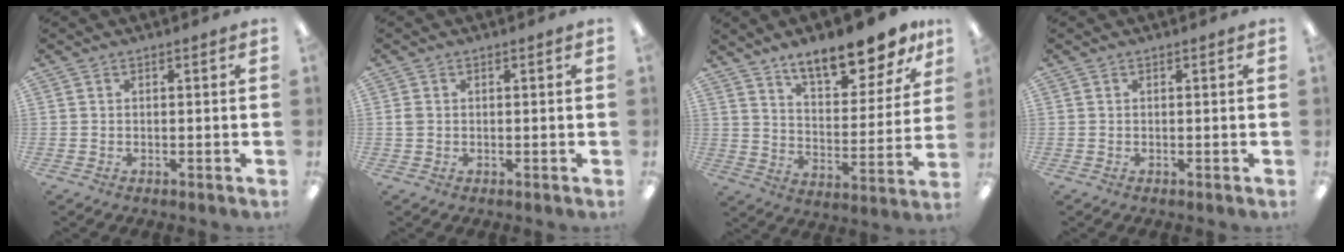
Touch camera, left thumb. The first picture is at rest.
{"total": 1.3, "force": [0.1, 1.0, 0.8], "torque": [-0.016, 0.004, 0.000]}
{"total": 14.6, "force": [12.1, 4.5, 6.9], "torque": [-0.100, -0.081, 0.208]}
{"total": 0.0}